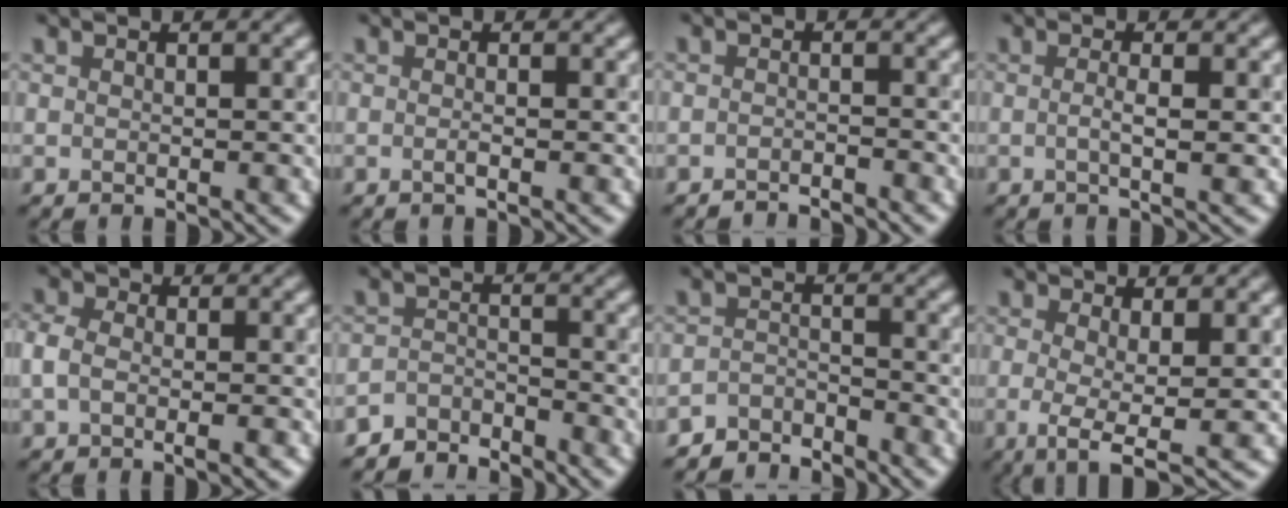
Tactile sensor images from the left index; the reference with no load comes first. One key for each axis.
{"total": 0.8, "fx": -0.3, "fy": 0.3, "fz": 0.7, "tx": -0.006, "ty": 0.003, "tz": -0.005}
{"total": 2.0, "fx": -2.0, "fy": 0.1, "fz": 0.1, "tx": 0.009, "ty": 0.001, "tz": -0.035}
{"total": 1.7, "fx": -0.1, "fy": 0.5, "fz": 1.6, "tx": -0.024, "ty": 0.005, "tz": -0.004}
{"total": 3.2, "fx": -0.9, "fy": 1.9, "fz": 2.4, "tx": -0.049, "ty": 0.006, "tz": -0.019}
{"total": 3.7, "fx": -3.6, "fy": 0.9, "fz": -0.1, "tx": 0.007, "ty": 0.008, "tz": -0.072}
{"total": 3.4, "fx": -3.3, "fy": 0.7, "fz": -0.1, "tx": 0.006, "ty": 0.007, "tz": -0.068}
{"total": 4.1, "fx": -0.9, "fy": 1.3, "fz": 3.8, "tx": -0.073, "ty": -0.007, "tz": -0.013}